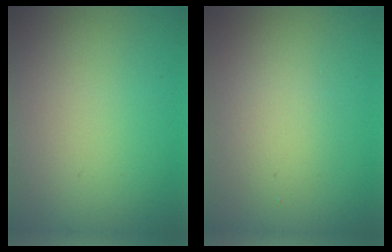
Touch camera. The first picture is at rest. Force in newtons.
{"total": 2.2, "press": 2.2, "slide": 0.1}